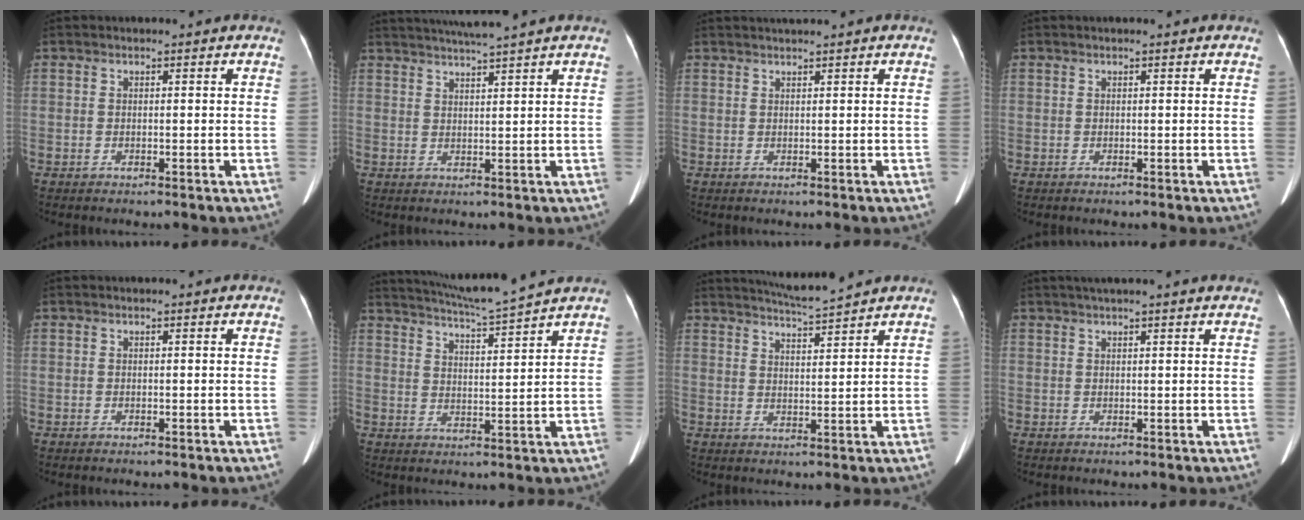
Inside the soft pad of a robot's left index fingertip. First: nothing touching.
{"total": 6.7, "force": [5.9, -1.6, 2.8], "torque": [-0.045, 0.011, 0.092]}
{"total": 1.8, "force": [1.6, -0.5, 0.7], "torque": [-0.008, 0.015, 0.035]}
{"total": 0.9, "force": [0.8, 0.0, 0.4], "torque": [-0.009, 0.018, 0.012]}
{"total": 0.0}
{"total": 10.1, "force": [9.4, -2.0, 3.1], "torque": [-0.063, -0.008, 0.153]}
{"total": 6.3, "force": [6.0, -1.2, 1.5], "torque": [-0.036, -0.001, 0.102]}
{"total": 7.6, "force": [6.6, 0.0, 3.8], "torque": [-0.055, 0.035, 0.076]}